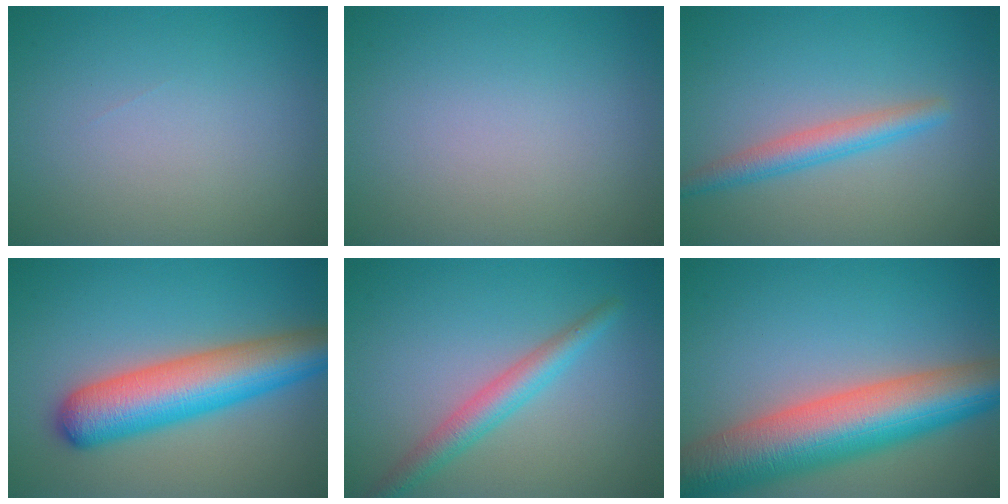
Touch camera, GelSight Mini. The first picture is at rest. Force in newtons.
{"total": 0.0}
{"total": 2.8, "press": 2.8, "slide": 0.1}
{"total": 8.7, "press": 8.7, "slide": 0.4}
{"total": 3.3, "press": 3.3, "slide": 0.1}
{"total": 11.8, "press": 11.7, "slide": 0.4}